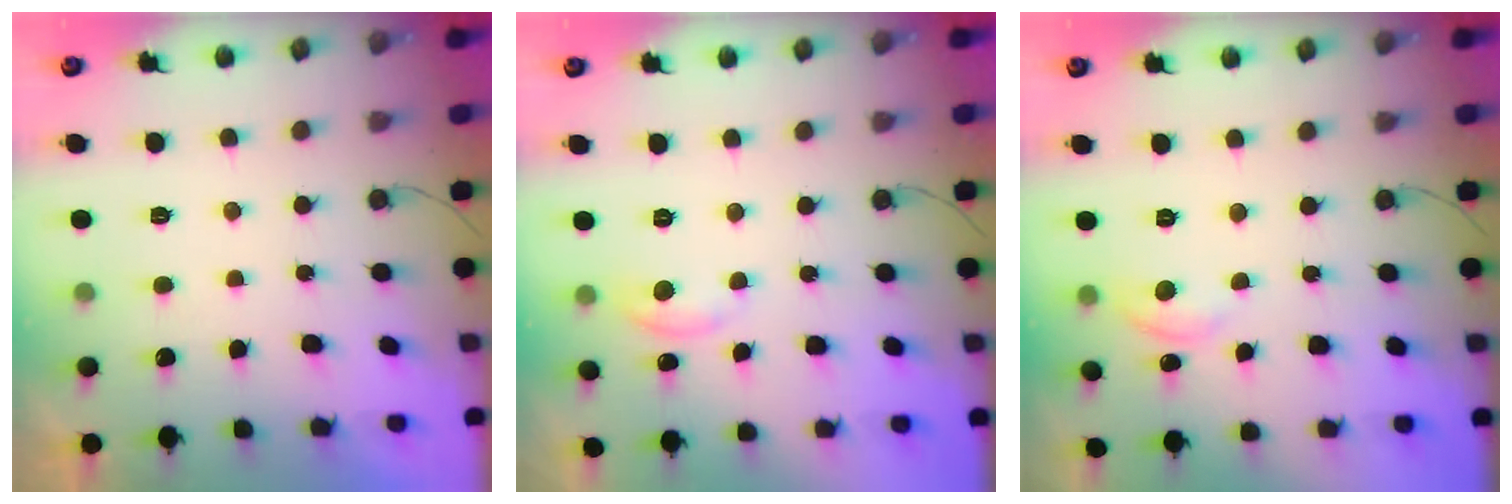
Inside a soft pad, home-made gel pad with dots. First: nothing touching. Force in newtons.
{"total": 5.3, "press": 5.3, "slide": 0.5}
{"total": 5.3, "press": 5.2, "slide": 0.6}